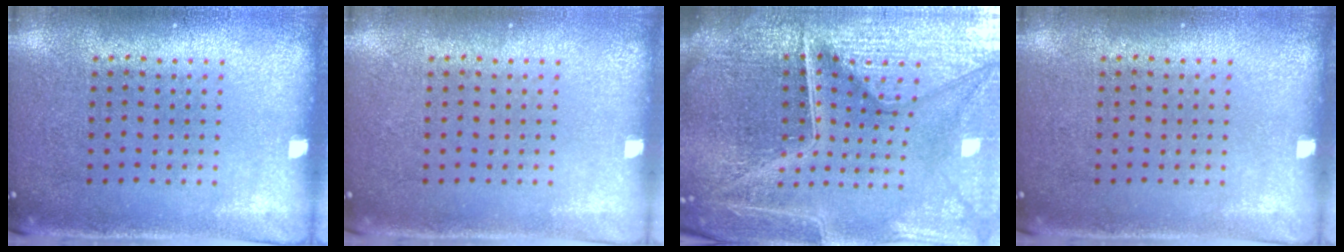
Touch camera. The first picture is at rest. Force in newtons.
{"total": 0.0}
{"total": 7.0, "press": 6.2, "slide": 3.3}
{"total": 0.0}